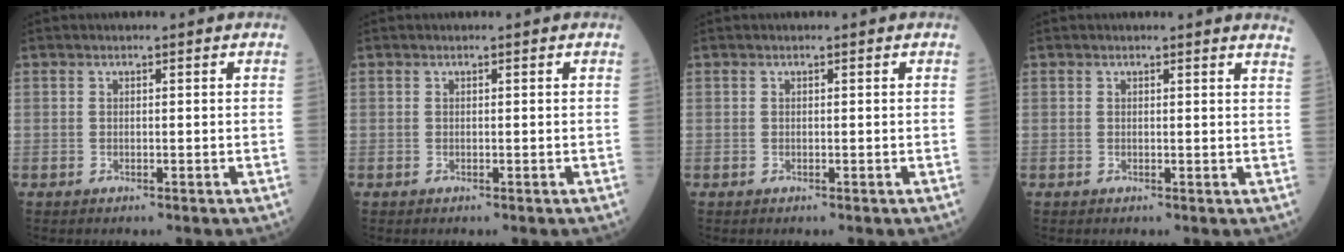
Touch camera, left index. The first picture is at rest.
{"total": 0.0}
{"total": 0.0}
{"total": 5.1, "force": [5.0, 0.0, 1.2], "torque": [-0.001, -0.014, 0.025]}